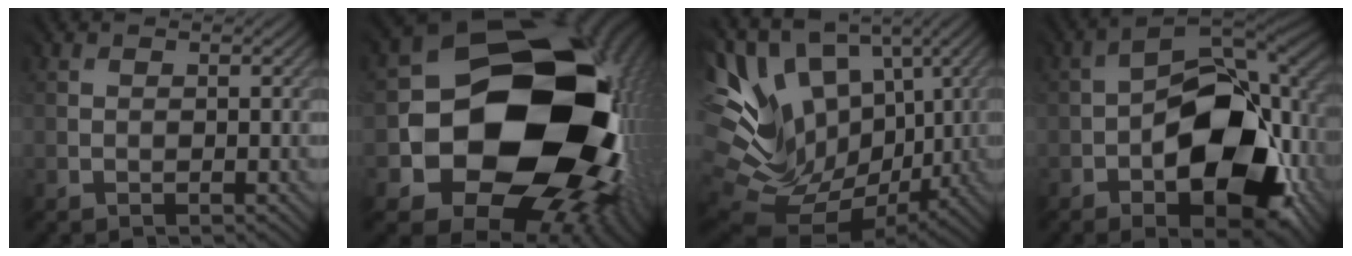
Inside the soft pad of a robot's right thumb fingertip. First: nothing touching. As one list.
[{"total": 20.2, "force": [-2.2, 15.9, 12.2], "torque": [-0.242, -0.058, -0.013]}, {"total": 17.8, "force": [2.3, 12.8, 12.2], "torque": [-0.261, -0.018, 0.076]}, {"total": 16.1, "force": [-4.0, 8.9, 12.9], "torque": [-0.200, -0.020, -0.062]}]